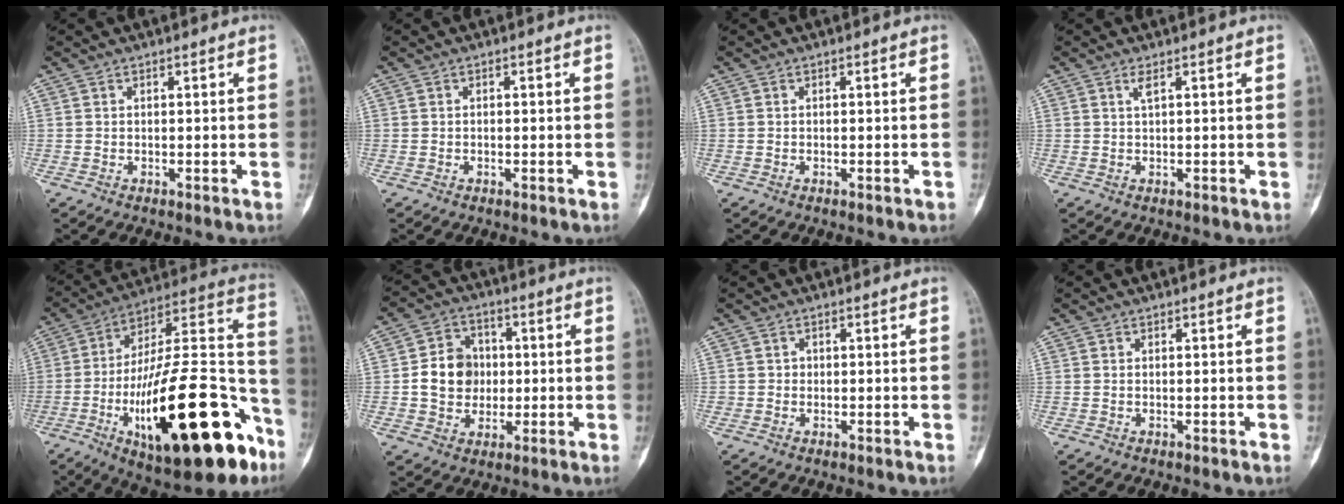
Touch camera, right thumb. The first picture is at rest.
{"total": 0.0}
{"total": 0.0}
{"total": 1.0, "force": [0.5, 0.1, 0.9], "torque": [-0.017, -0.001, 0.010]}
{"total": 33.5, "force": [-13.8, 11.8, 28.2], "torque": [-0.392, 0.063, -0.207]}
{"total": 9.9, "force": [0.0, 8.5, 5.1], "torque": [-0.056, 0.012, -0.004]}
{"total": 1.0, "force": [-0.1, 1.0, 0.1], "torque": [0.007, 0.005, -0.002]}
{"total": 0.0}